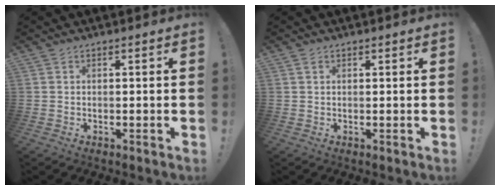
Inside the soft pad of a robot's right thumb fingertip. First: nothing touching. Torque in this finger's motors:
{"motor_torque": [0.06, -0.29, 0.11, 0.01, 0.09]}